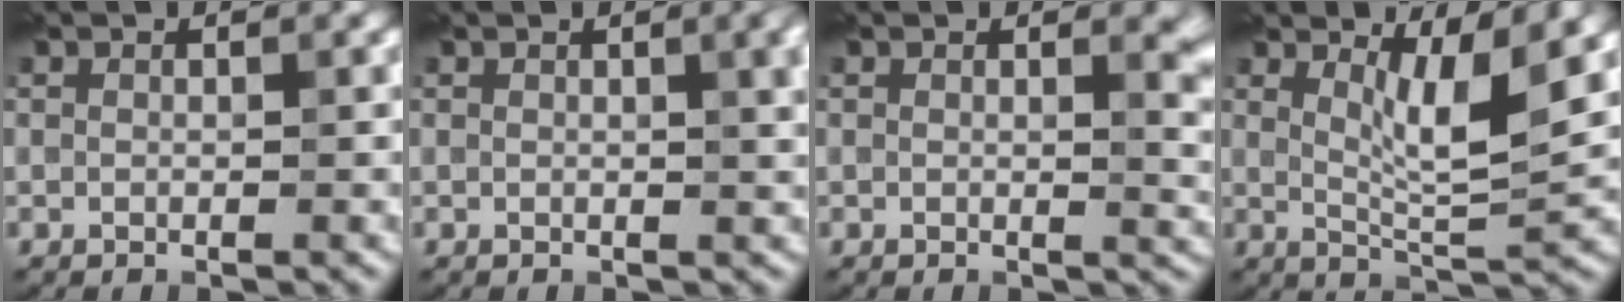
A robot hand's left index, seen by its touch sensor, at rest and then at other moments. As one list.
[{"total": 4.8, "force": [1.4, 2.0, 4.1], "torque": [-0.035, 0.006, 0.025]}, {"total": 3.4, "force": [1.3, 1.4, 2.9], "torque": [-0.027, -0.005, 0.021]}, {"total": 4.9, "force": [2.1, 0.9, 4.2], "torque": [-0.070, -0.010, 0.039]}]